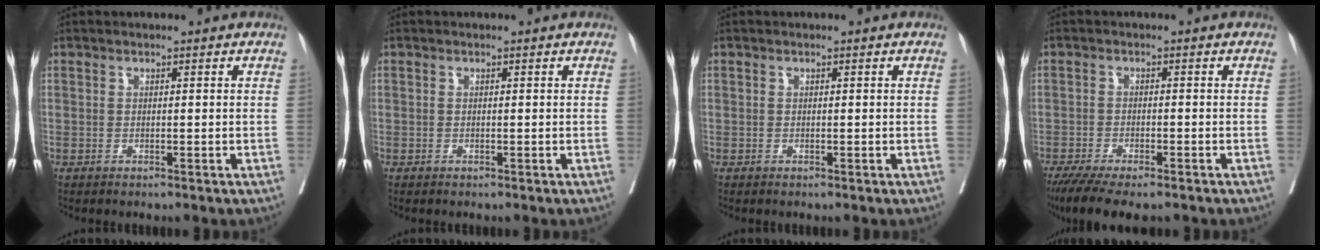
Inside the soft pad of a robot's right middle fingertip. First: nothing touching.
{"total": 0.0}
{"total": 0.0}
{"total": 9.7, "force": [-7.6, 2.7, 5.4], "torque": [-0.083, -0.014, -0.120]}